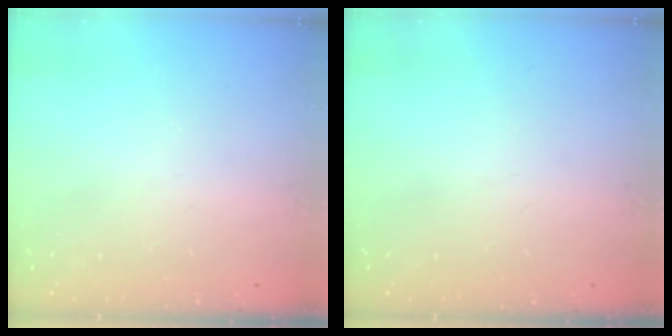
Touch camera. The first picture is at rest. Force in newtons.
{"total": 0.0}